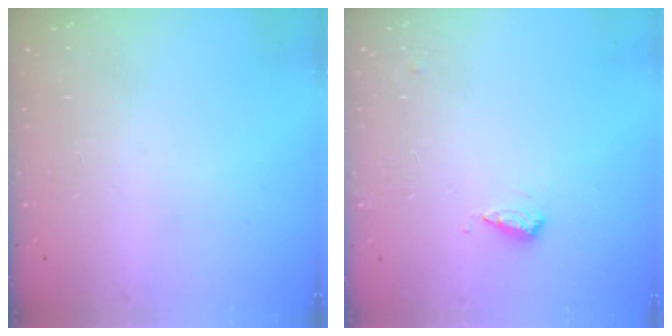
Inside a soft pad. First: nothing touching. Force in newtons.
{"total": 8.3, "press": 8.3, "slide": 0.9}